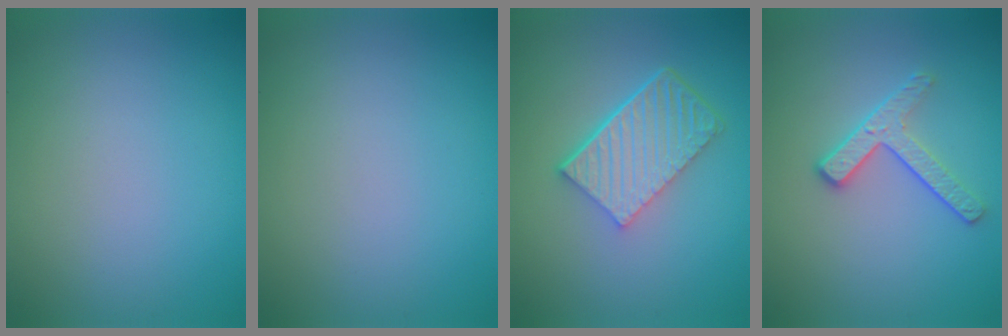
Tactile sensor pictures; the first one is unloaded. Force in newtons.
{"total": 0.0}
{"total": 6.2, "press": 4.2, "slide": 4.5}
{"total": 2.8, "press": 2.4, "slide": 1.4}